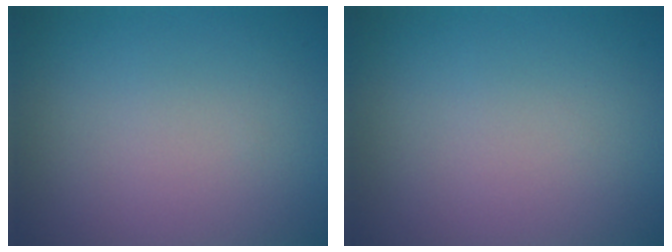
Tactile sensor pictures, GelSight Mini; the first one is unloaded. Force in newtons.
{"total": 0.0}